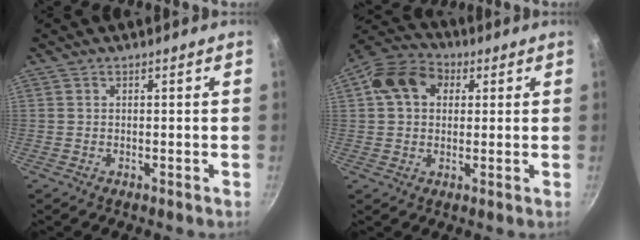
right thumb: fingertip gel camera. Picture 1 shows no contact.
{"total": 10.9, "force": [2.8, 8.3, 6.6], "torque": [-0.089, 0.021, 0.028]}